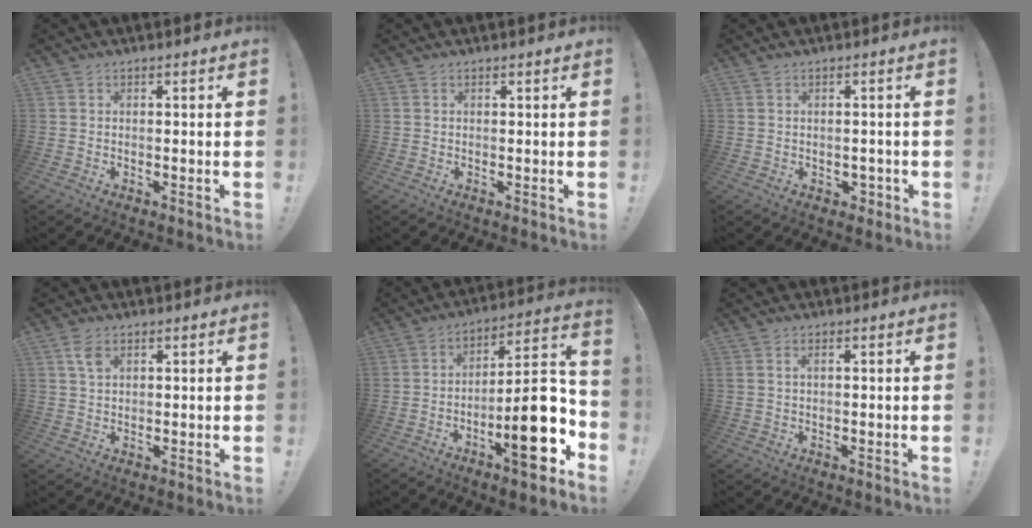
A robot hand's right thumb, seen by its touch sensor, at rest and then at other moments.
{"total": 0.0}
{"total": 2.7, "force": [-0.6, 2.2, 1.5], "torque": [-0.022, 0.004, -0.008]}
{"total": 3.9, "force": [1.9, 2.1, 2.7], "torque": [-0.040, -0.005, 0.033]}
{"total": 20.2, "force": [-7.2, 6.0, 18.0], "torque": [-0.246, 0.042, -0.108]}
{"total": 1.3, "force": [0.6, 0.5, 1.1], "torque": [-0.026, 0.003, 0.011]}